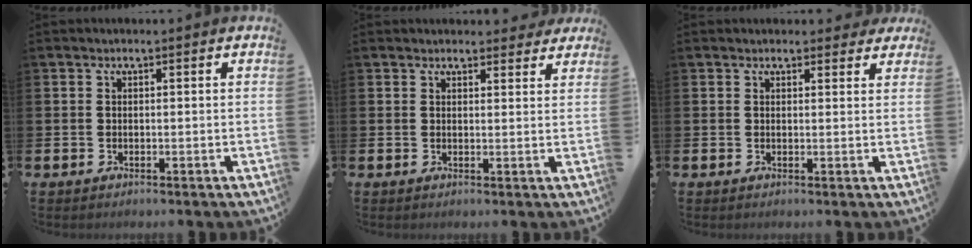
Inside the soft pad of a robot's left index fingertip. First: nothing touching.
{"total": 2.4, "force": [2.3, 0.6, 0.0], "torque": [0.010, -0.013, 0.039]}
{"total": 1.6, "force": [1.5, 0.7, 0.2], "torque": [0.008, -0.001, 0.024]}